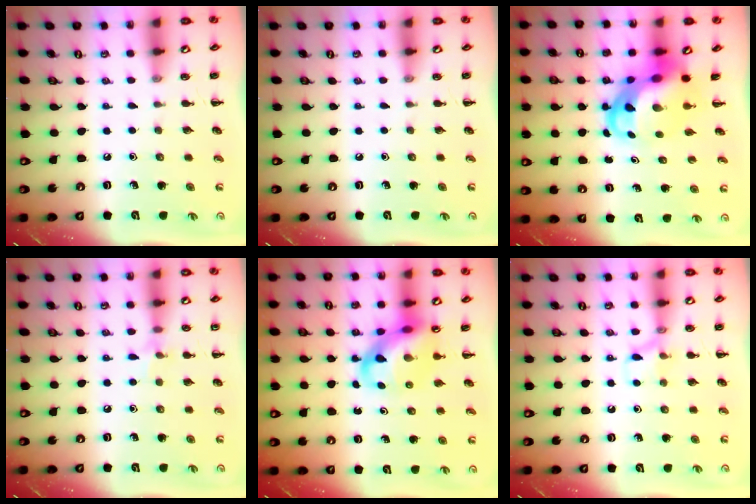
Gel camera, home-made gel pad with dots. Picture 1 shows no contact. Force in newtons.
{"total": 0.0}
{"total": 6.4, "press": 6.2, "slide": 1.4}
{"total": 5.9, "press": 5.7, "slide": 1.6}
{"total": 10.6, "press": 10.2, "slide": 3.0}
{"total": 7.6, "press": 7.5, "slide": 1.1}